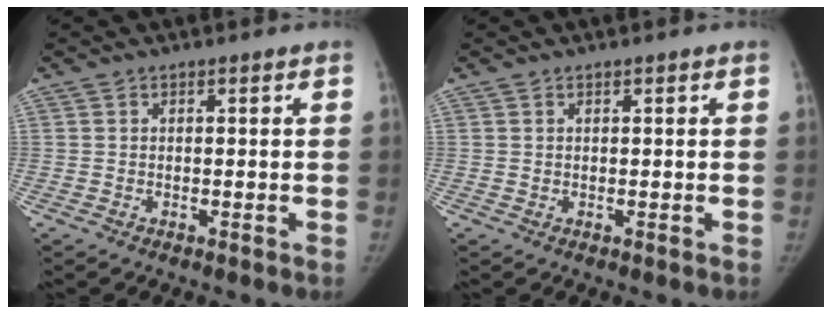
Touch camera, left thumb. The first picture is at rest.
{"total": 0.0}